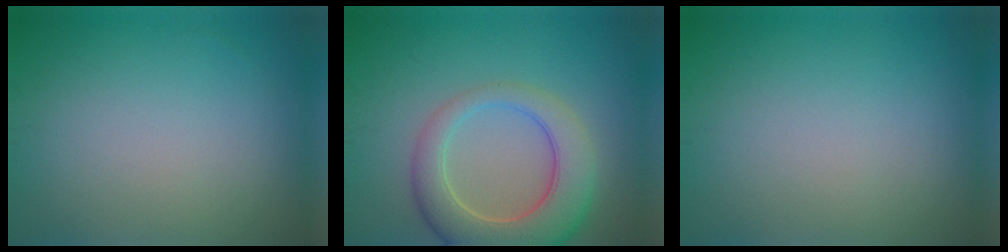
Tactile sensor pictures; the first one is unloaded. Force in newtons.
{"total": 7.3, "press": 7.2, "slide": 0.9}
{"total": 0.0}